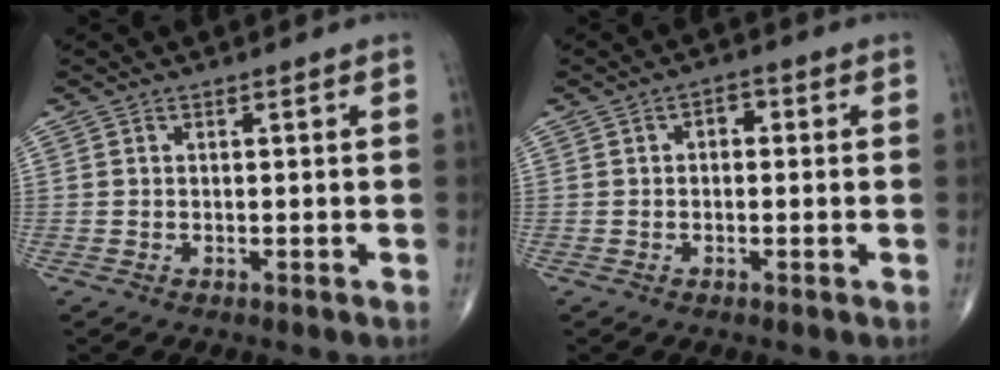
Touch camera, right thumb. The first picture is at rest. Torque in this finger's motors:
{"motor_torque": [-0.07, -0.05, -0.05, -0.11, -0.01]}